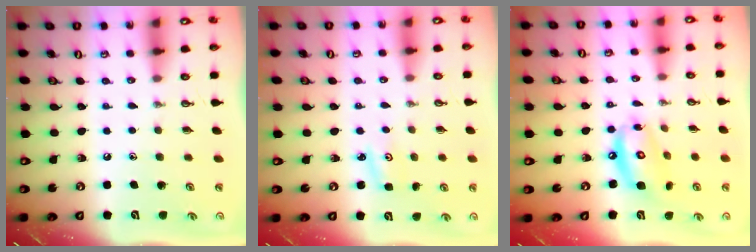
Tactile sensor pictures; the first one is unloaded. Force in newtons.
{"total": 2.9, "press": 2.9, "slide": 0.3}
{"total": 12.0, "press": 11.9, "slide": 1.2}